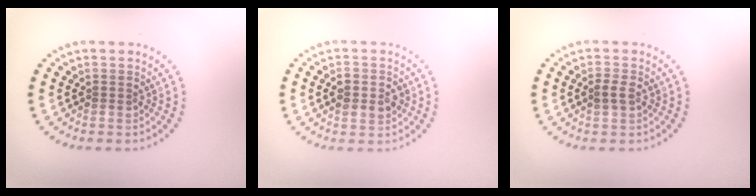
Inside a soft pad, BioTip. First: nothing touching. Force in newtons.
{"total": 2.9, "press": 2.9, "slide": 0.1}
{"total": 1.5, "press": 1.5, "slide": 0.1}